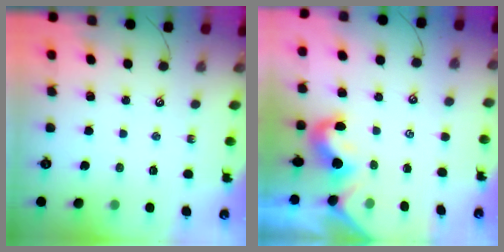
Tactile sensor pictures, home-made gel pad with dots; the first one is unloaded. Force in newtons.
{"total": 2.1, "press": 2.0, "slide": 0.6}